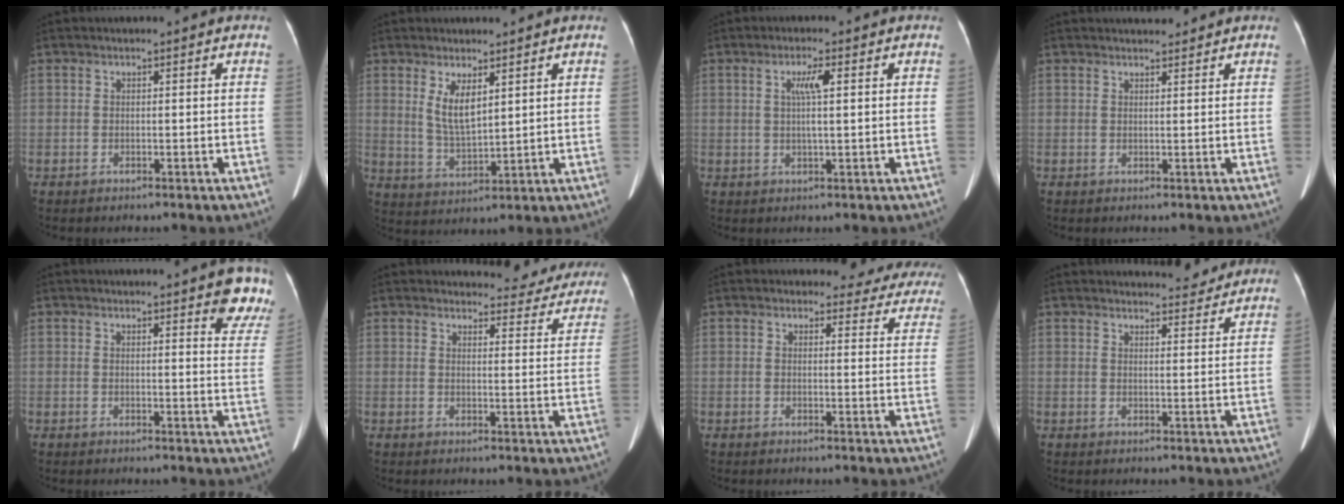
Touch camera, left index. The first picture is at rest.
{"total": 5.1, "force": [2.5, 1.6, 4.1], "torque": [-0.085, -0.010, 0.059]}
{"total": 3.4, "force": [0.8, 0.1, 3.3], "torque": [-0.060, 0.006, 0.013]}
{"total": 2.7, "force": [2.5, 0.7, 0.7], "torque": [-0.007, 0.014, 0.037]}
{"total": 7.2, "force": [6.1, 1.4, 3.6], "torque": [-0.020, -0.022, 0.046]}
{"total": 11.6, "force": [11.1, 3.2, 1.2], "torque": [0.022, -0.030, 0.103]}
{"total": 12.3, "force": [11.5, 4.4, 0.7], "torque": [0.040, -0.045, 0.088]}
{"total": 7.2, "force": [6.9, 1.5, 1.3], "torque": [-0.006, -0.005, 0.073]}